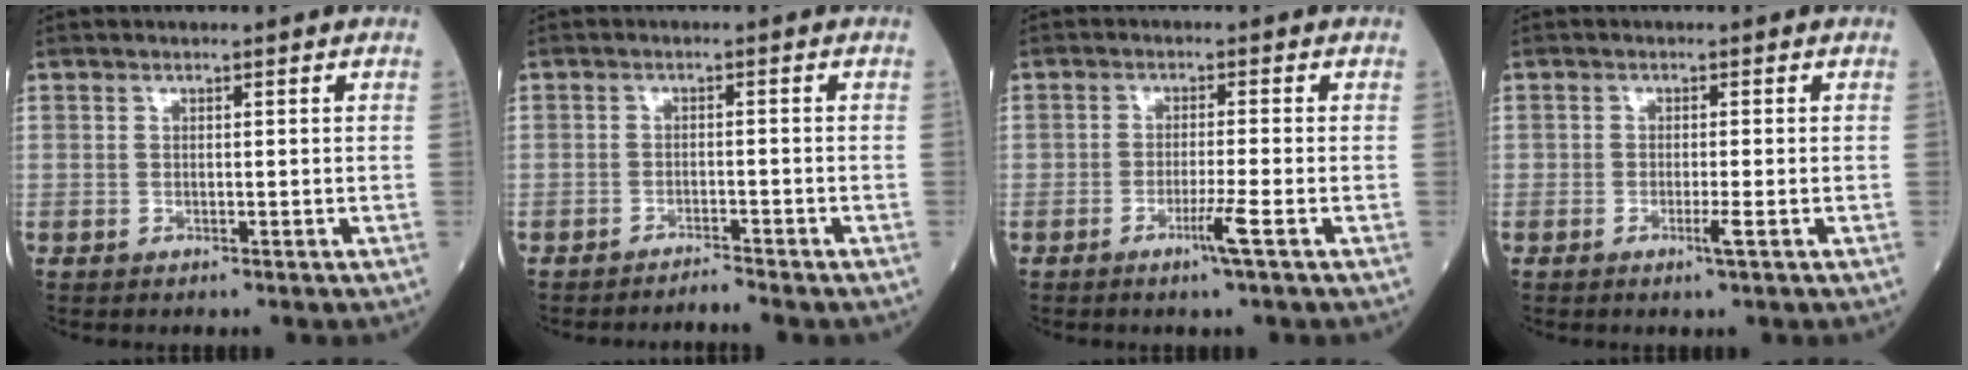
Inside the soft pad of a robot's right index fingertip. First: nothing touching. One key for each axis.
{"total": 2.1, "fx": -2.0, "fy": -0.5, "fz": 0.2, "tx": -0.002, "ty": -0.004, "tz": -0.034}
{"total": 3.5, "fx": -1.8, "fy": -0.7, "fz": 2.9, "tx": -0.055, "ty": -0.008, "tz": -0.036}
{"total": 1.8, "fx": -0.8, "fy": -0.2, "fz": 1.6, "tx": -0.030, "ty": -0.004, "tz": -0.016}